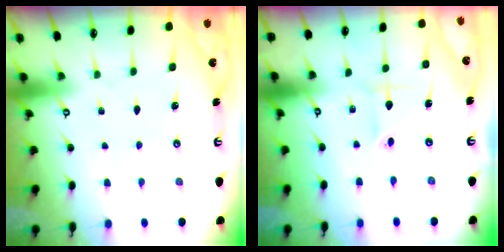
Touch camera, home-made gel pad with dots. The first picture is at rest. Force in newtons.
{"total": 2.3, "press": 2.1, "slide": 0.9}